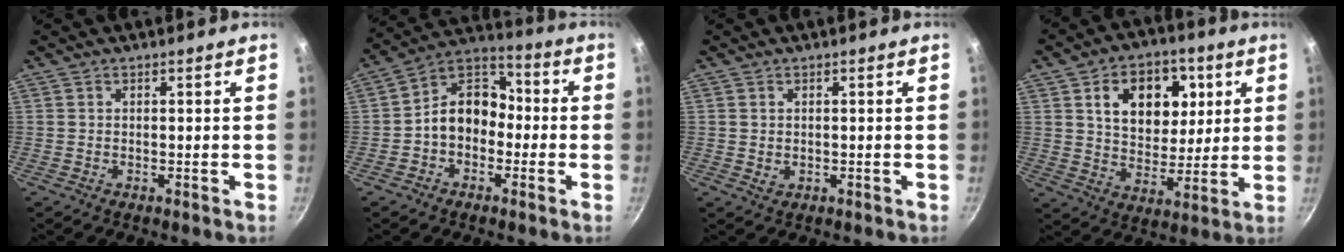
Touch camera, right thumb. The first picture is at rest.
{"total": 10.9, "force": [-1.9, 8.4, 6.7], "torque": [-0.065, 0.047, -0.053]}
{"total": 1.0, "force": [0.2, 0.8, 0.6], "torque": [-0.008, -0.006, 0.005]}
{"total": 15.9, "force": [5.3, 11.4, 9.8], "torque": [-0.104, -0.014, 0.083]}